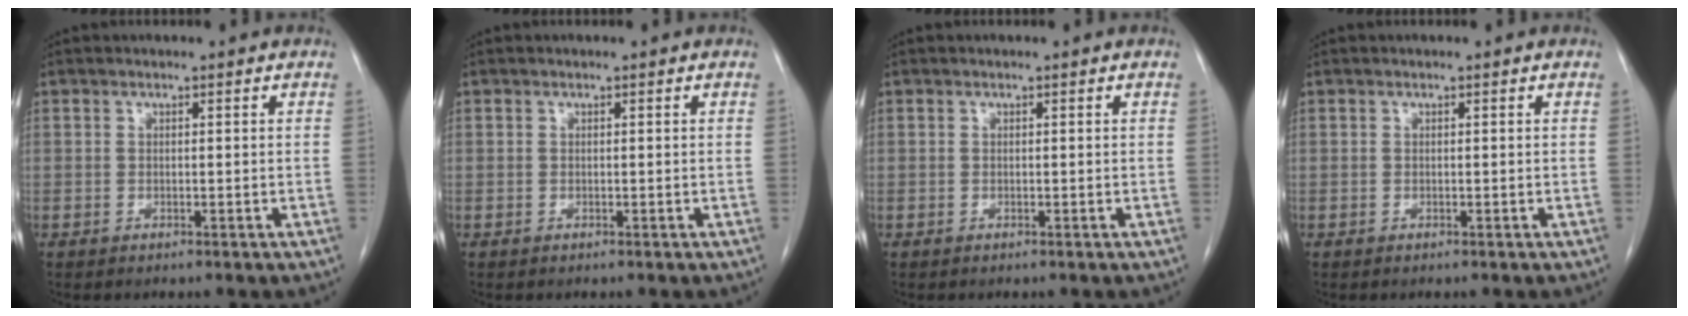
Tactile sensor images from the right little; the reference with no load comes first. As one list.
[{"total": 0.0}, {"total": 0.0}, {"total": 0.0}]